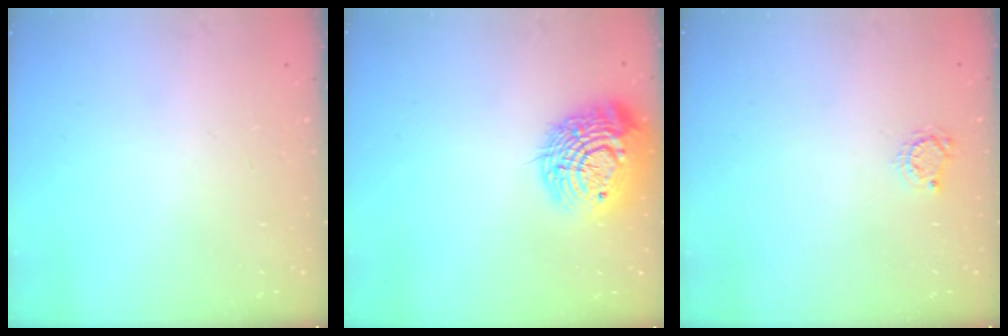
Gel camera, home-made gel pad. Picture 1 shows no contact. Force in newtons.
{"total": 17.9, "press": 17.8, "slide": 1.3}
{"total": 3.6, "press": 3.5, "slide": 0.4}